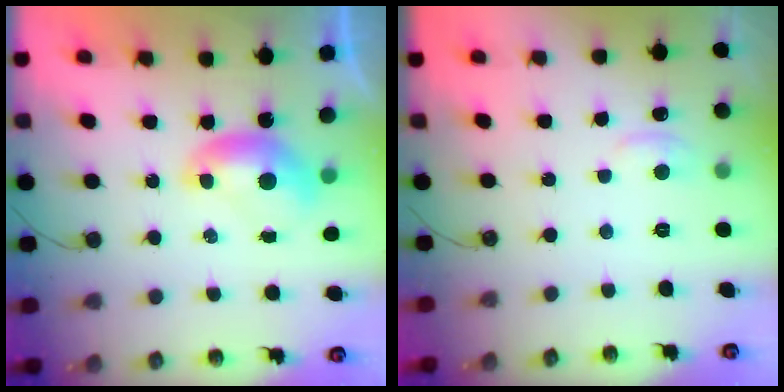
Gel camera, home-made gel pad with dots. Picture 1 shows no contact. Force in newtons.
{"total": 1.8, "press": 1.7, "slide": 0.6}